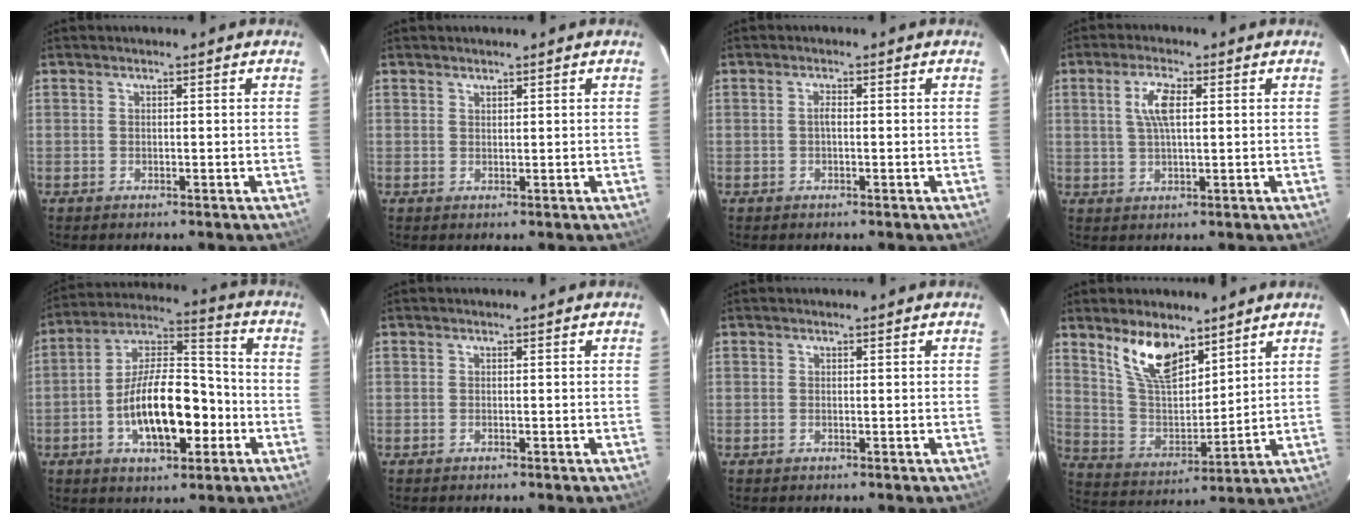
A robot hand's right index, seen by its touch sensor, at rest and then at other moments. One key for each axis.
{"total": 0.7, "fx": 0.6, "fy": 0.3, "fz": 0.1, "tx": -0.002, "ty": 0.001, "tz": 0.012}
{"total": 1.0, "fx": -0.2, "fy": 0.4, "fz": 0.9, "tx": -0.017, "ty": 0.005, "tz": -0.005}
{"total": 5.2, "fx": 1.3, "fy": 1.8, "fz": 4.7, "tx": -0.092, "ty": 0.007, "tz": 0.026}
{"total": 16.5, "fx": -4.9, "fy": 7.3, "fz": 14.0, "tx": -0.251, "ty": 0.017, "tz": -0.079}
{"total": 0.0}
{"total": 0.0}
{"total": 12.5, "fx": 8.4, "fy": 5.4, "fz": 7.5, "tx": -0.142, "ty": 0.002, "tz": 0.167}